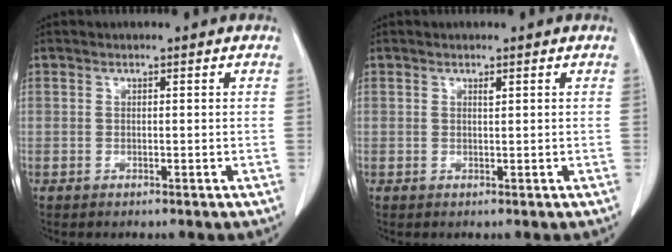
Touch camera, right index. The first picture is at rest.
{"total": 0.5, "force": [0.4, 0.1, 0.4], "torque": [-0.011, -0.003, 0.006]}